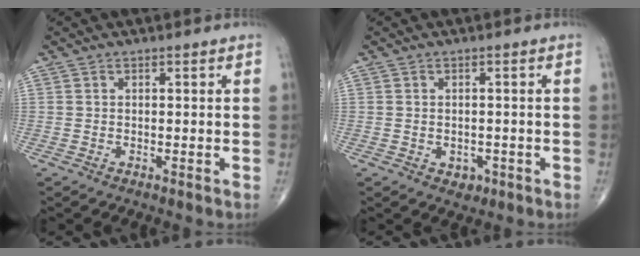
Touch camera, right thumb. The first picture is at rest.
{"total": 2.3, "force": [-0.8, 1.9, 1.1], "torque": [-0.003, 0.004, -0.006]}